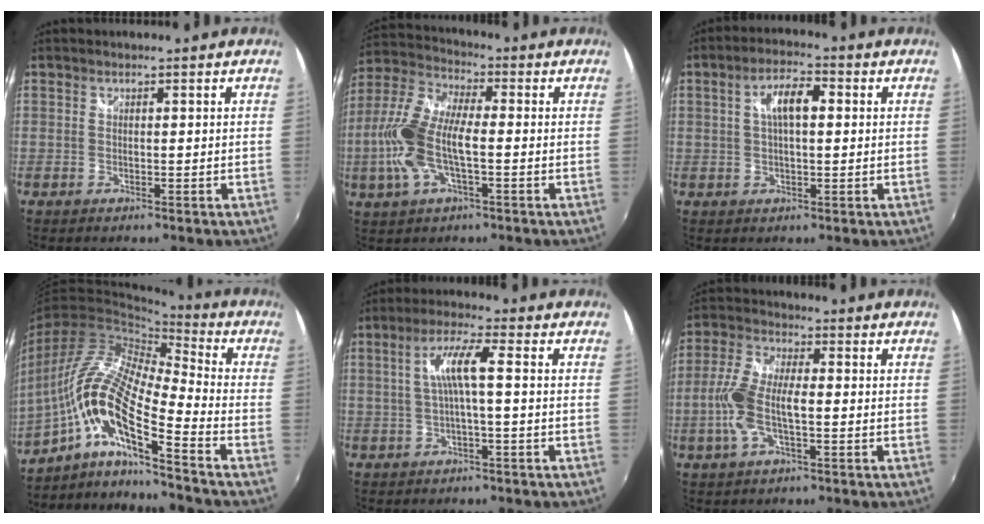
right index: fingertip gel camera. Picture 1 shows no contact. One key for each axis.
{"total": 13.6, "fx": -2.2, "fy": 5.4, "fz": 12.2, "tx": -0.268, "ty": 0.009, "tz": -0.047}
{"total": 6.2, "fx": 1.2, "fy": 2.5, "fz": 5.6, "tx": -0.101, "ty": 0.016, "tz": 0.020}
{"total": 17.4, "fx": -7.5, "fy": 2.7, "fz": 15.5, "tx": -0.267, "ty": -0.019, "tz": -0.166}
{"total": 6.0, "fx": -0.1, "fy": 0.3, "fz": 6.0, "tx": -0.119, "ty": 0.009, "tz": 0.003}
{"total": 9.6, "fx": -1.7, "fy": 3.4, "fz": 8.8, "tx": -0.194, "ty": 0.008, "tz": -0.035}